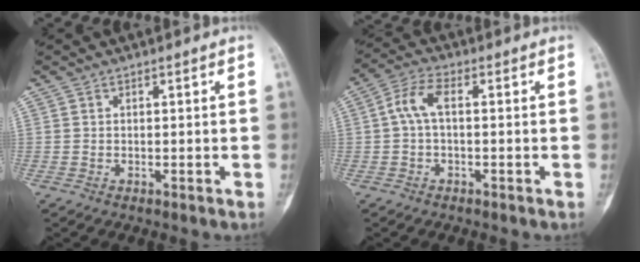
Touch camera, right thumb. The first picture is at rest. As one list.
[{"total": 5.3, "force": [0.2, 2.5, 4.6], "torque": [-0.100, 0.017, -0.005]}]